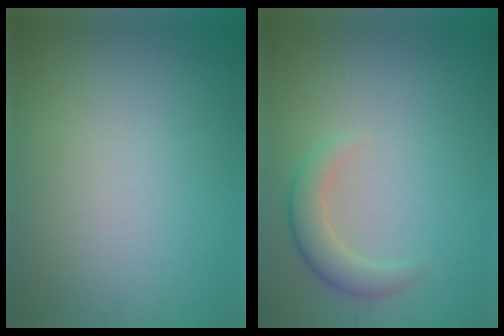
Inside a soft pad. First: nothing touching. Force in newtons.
{"total": 2.7, "press": 2.7, "slide": 0.4}